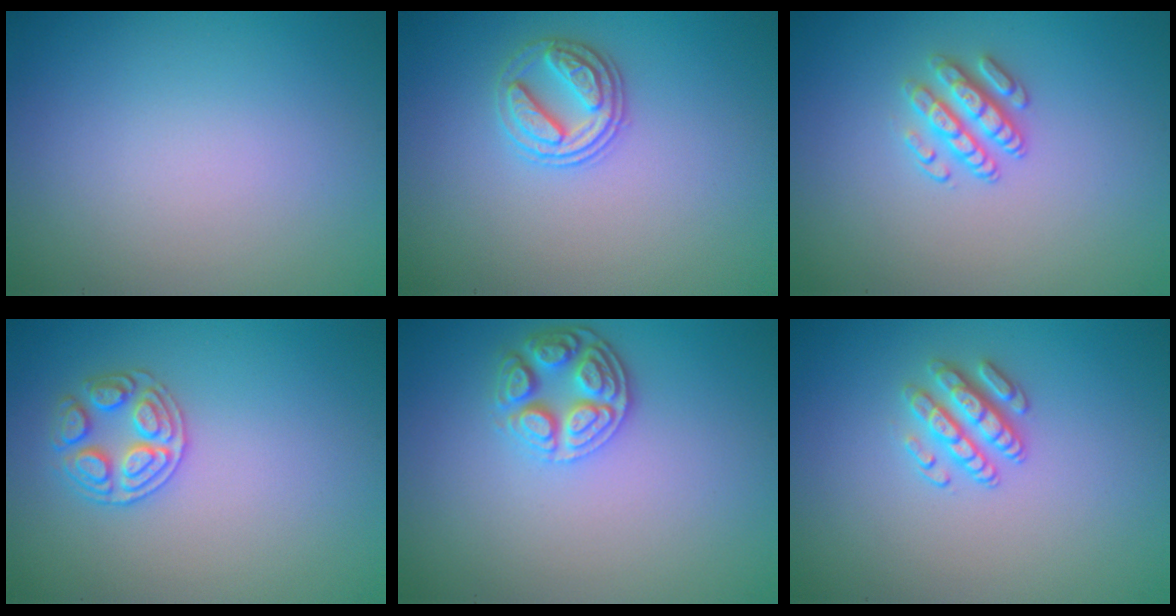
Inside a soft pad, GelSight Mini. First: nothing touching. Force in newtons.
{"total": 2.7, "press": 2.7, "slide": 0.7}
{"total": 2.7, "press": 2.5, "slide": 1.2}
{"total": 2.7, "press": 2.7, "slide": 0.3}
{"total": 3.4, "press": 3.0, "slide": 1.6}
{"total": 2.7, "press": 2.5, "slide": 1.0}